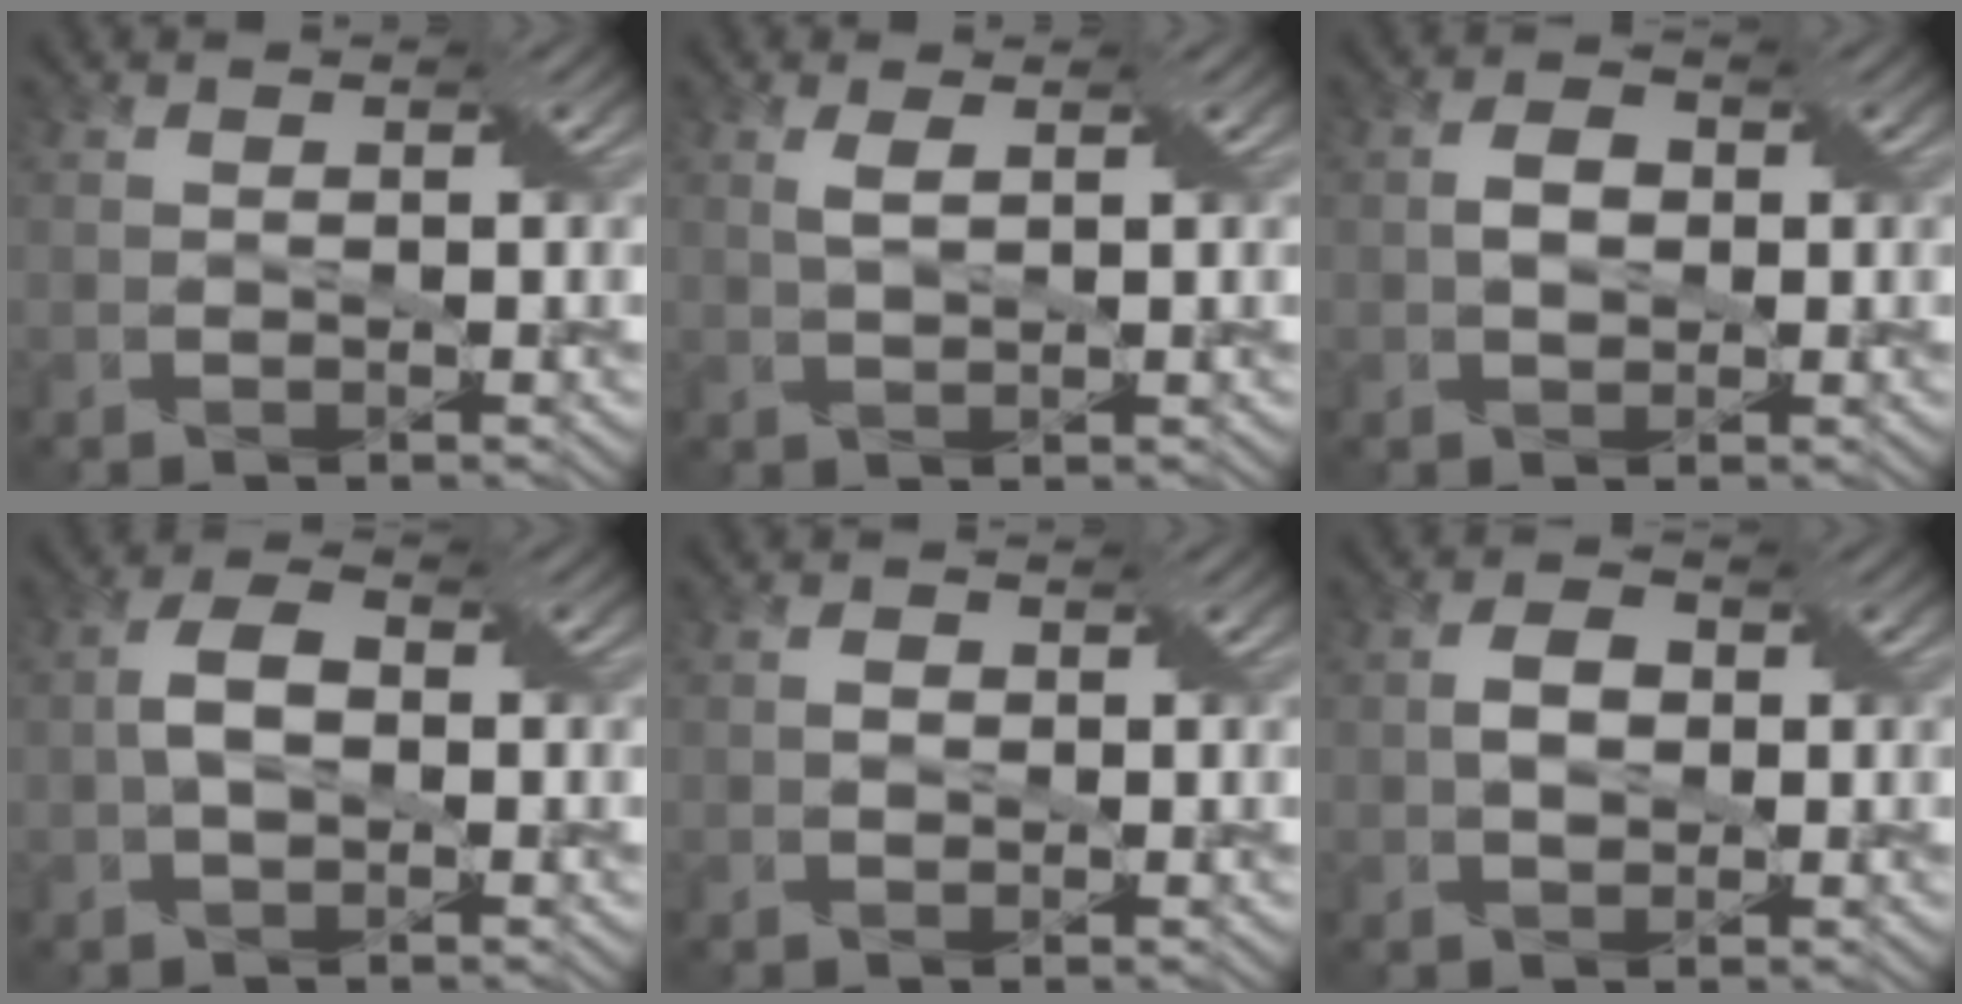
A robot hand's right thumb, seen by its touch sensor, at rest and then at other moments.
{"total": 1.8, "force": [0.8, 0.3, 1.6], "torque": [-0.041, 0.006, 0.016]}
{"total": 2.4, "force": [-0.1, 1.7, 1.7], "torque": [-0.037, 0.003, -0.003]}
{"total": 3.8, "force": [-0.3, 2.2, 3.1], "torque": [-0.066, 0.007, -0.008]}
{"total": 1.0, "force": [-0.1, 0.8, 0.6], "torque": [-0.012, 0.000, -0.005]}
{"total": 2.7, "force": [-0.1, 1.9, 2.0], "torque": [-0.044, 0.003, -0.003]}